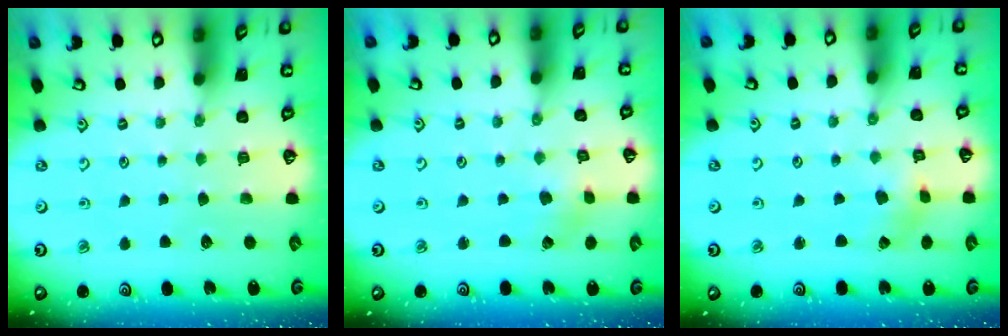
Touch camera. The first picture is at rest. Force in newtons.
{"total": 1.2, "press": 1.1, "slide": 0.2}
{"total": 1.8, "press": 1.8, "slide": 0.3}